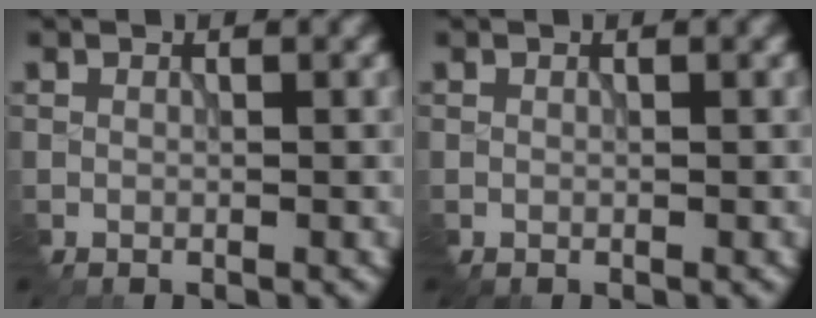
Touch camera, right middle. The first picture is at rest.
{"total": 0.0}